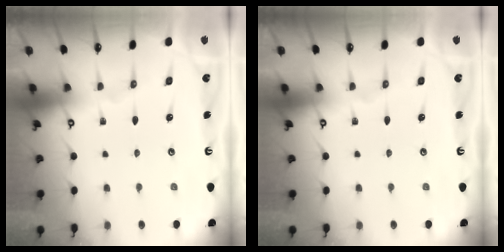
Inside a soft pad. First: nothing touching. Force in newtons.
{"total": 0.0}